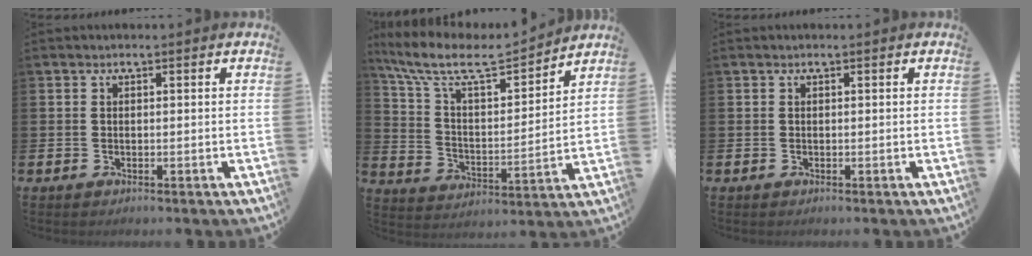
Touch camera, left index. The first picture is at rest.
{"total": 9.5, "force": [8.1, 2.6, 4.2], "torque": [-0.125, -0.052, 0.137]}
{"total": 0.0}